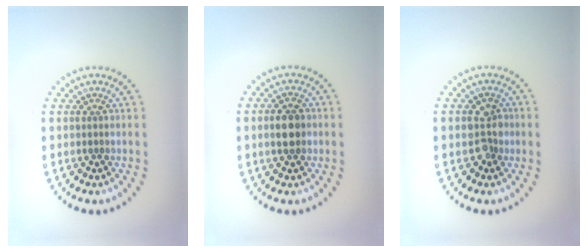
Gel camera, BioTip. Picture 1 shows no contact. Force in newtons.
{"total": 2.8, "press": 2.8, "slide": 0.1}
{"total": 2.4, "press": 2.4, "slide": 0.5}